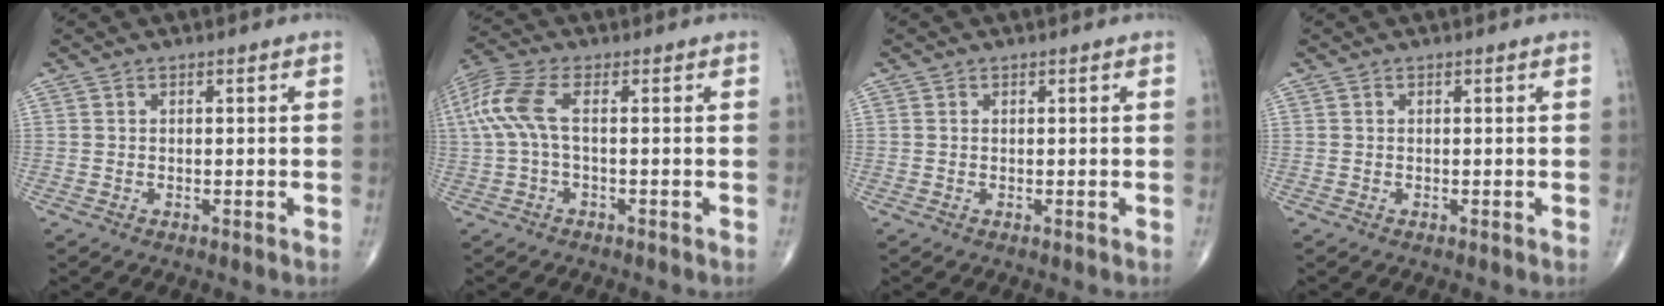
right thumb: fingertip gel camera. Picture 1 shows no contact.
{"total": 8.2, "force": [0.6, 3.2, 7.6], "torque": [-0.202, 0.027, 0.009]}
{"total": 0.0}
{"total": 0.0}